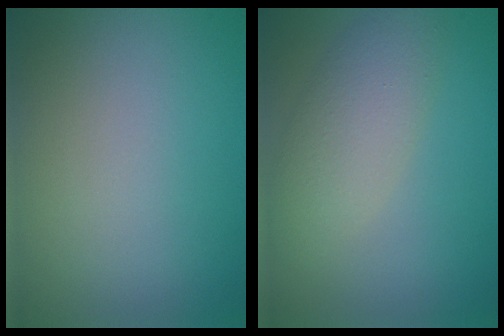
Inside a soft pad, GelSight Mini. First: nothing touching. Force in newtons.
{"total": 3.9, "press": 3.9, "slide": 0.2}